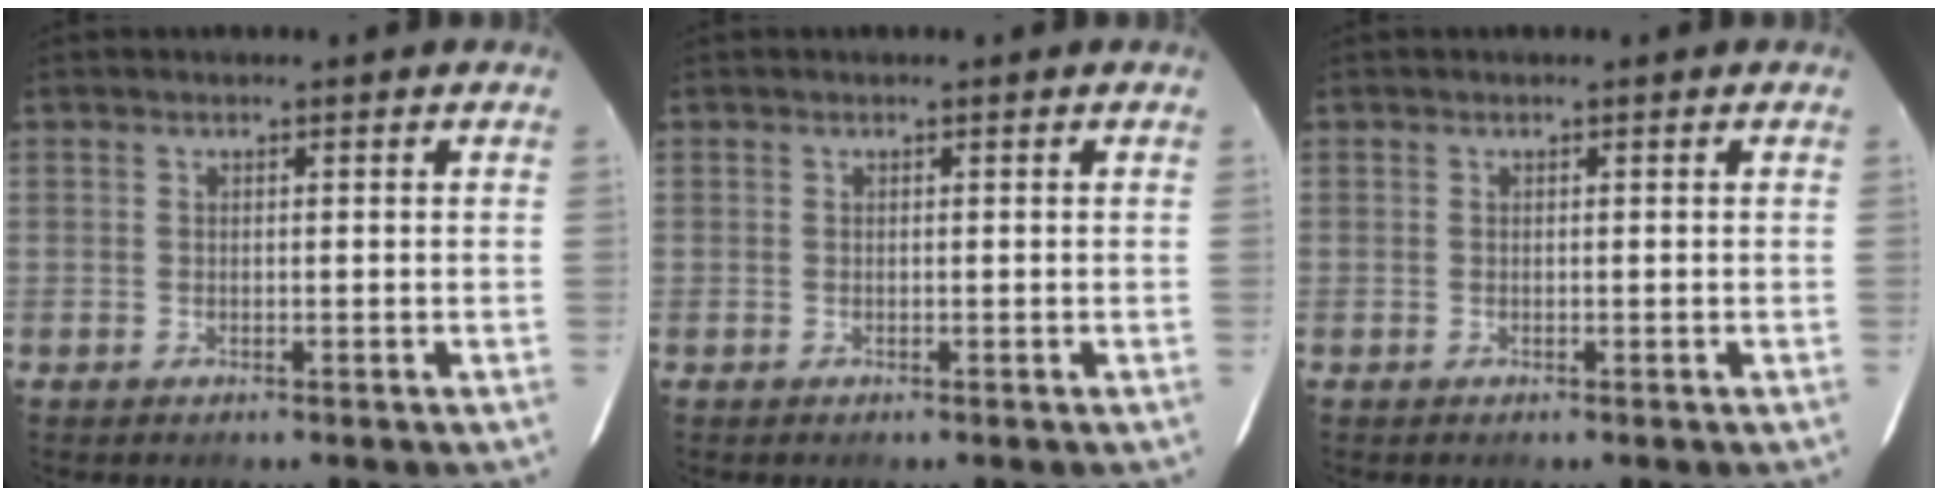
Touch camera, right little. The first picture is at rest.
{"total": 0.0}
{"total": 0.0}